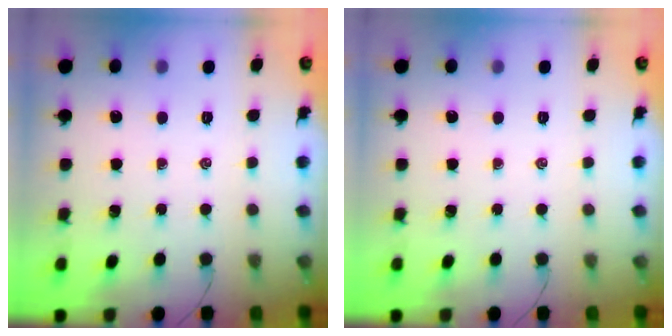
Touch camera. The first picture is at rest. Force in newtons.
{"total": 0.0}